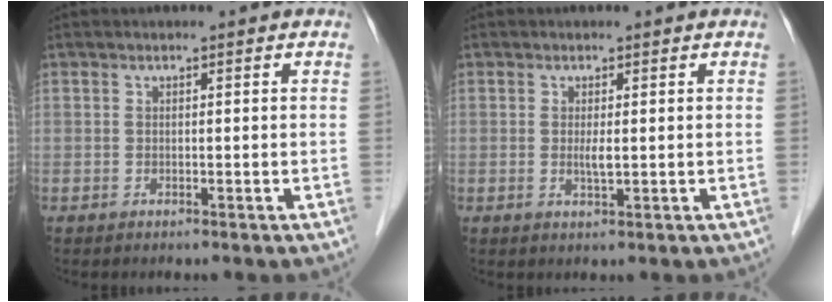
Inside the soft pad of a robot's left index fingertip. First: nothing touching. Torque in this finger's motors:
{"motor_torque": [0.29, 0.17, 0.03, 0.01]}